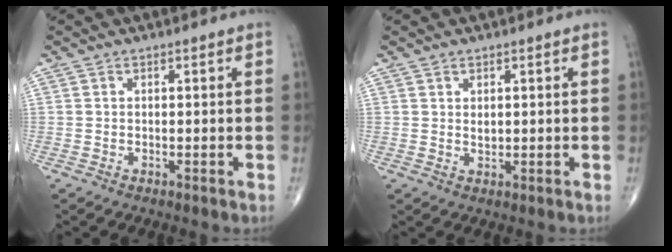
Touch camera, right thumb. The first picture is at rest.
{"total": 1.2, "force": [0.4, 0.7, 0.9], "torque": [-0.012, -0.007, 0.009]}